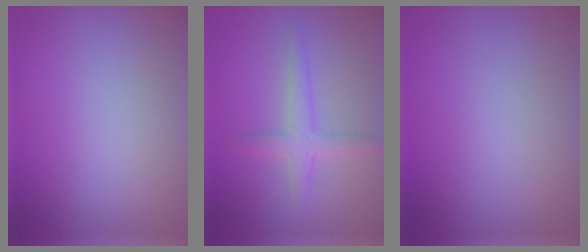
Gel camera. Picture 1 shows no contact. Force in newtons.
{"total": 2.7, "press": 2.7, "slide": 0.1}
{"total": 0.0}